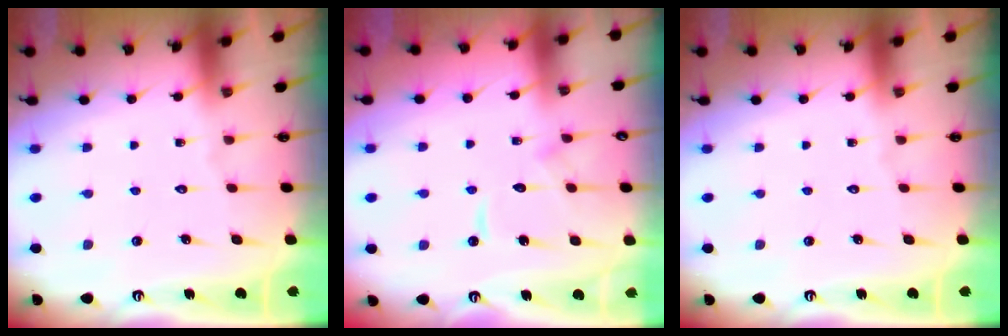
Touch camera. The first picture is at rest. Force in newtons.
{"total": 9.6, "press": 9.6, "slide": 0.9}
{"total": 0.0}